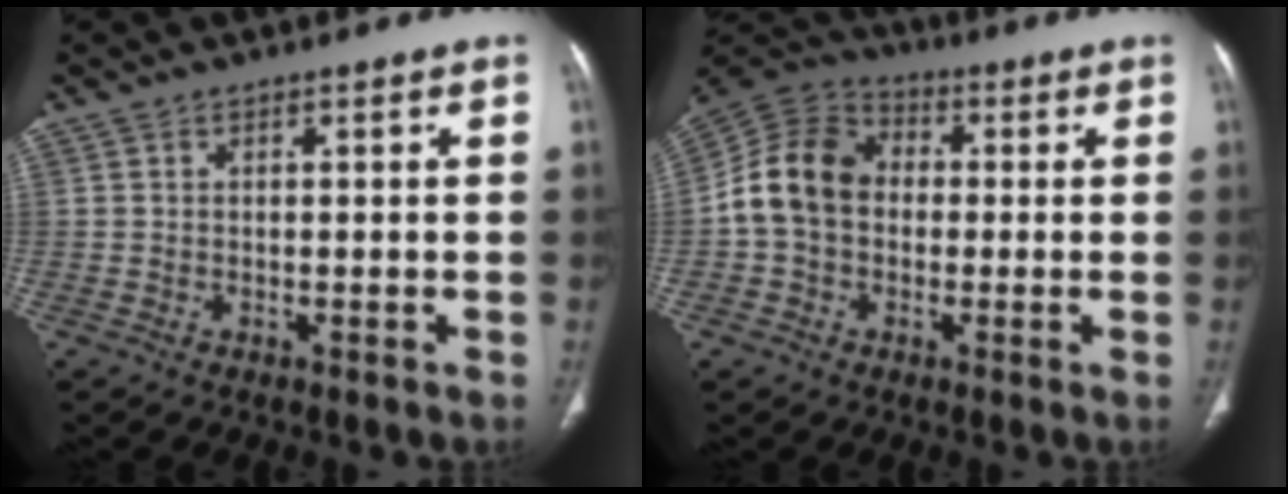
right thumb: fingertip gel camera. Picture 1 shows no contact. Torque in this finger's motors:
{"motor_torque": [0.43, 0.85, 0.95, -0.93, 0.10]}